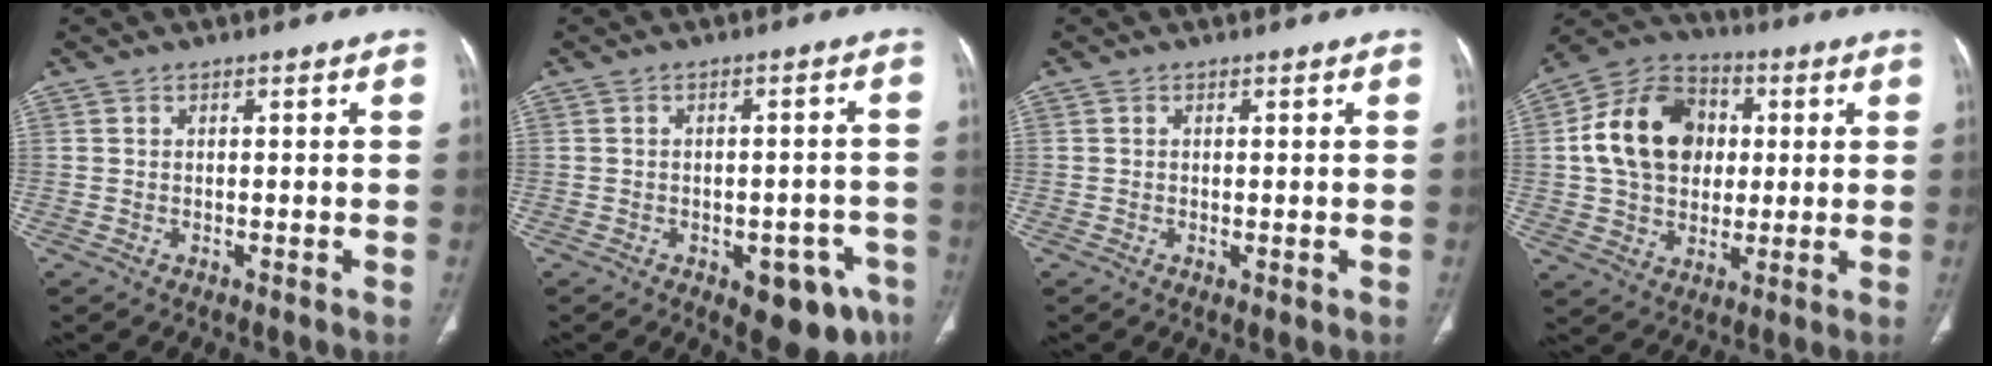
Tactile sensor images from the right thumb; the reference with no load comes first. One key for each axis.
{"total": 10.5, "fx": -5.6, "fy": 5.1, "fz": 7.3, "tx": -0.057, "ty": 0.025, "tz": -0.065}
{"total": 0.9, "fx": -0.2, "fy": 0.4, "fz": 0.8, "tx": -0.016, "ty": -0.004, "tz": -0.002}
{"total": 17.2, "fx": 2.3, "fy": 13.3, "fz": 10.7, "tx": -0.162, "ty": 0.017, "tz": 0.037}